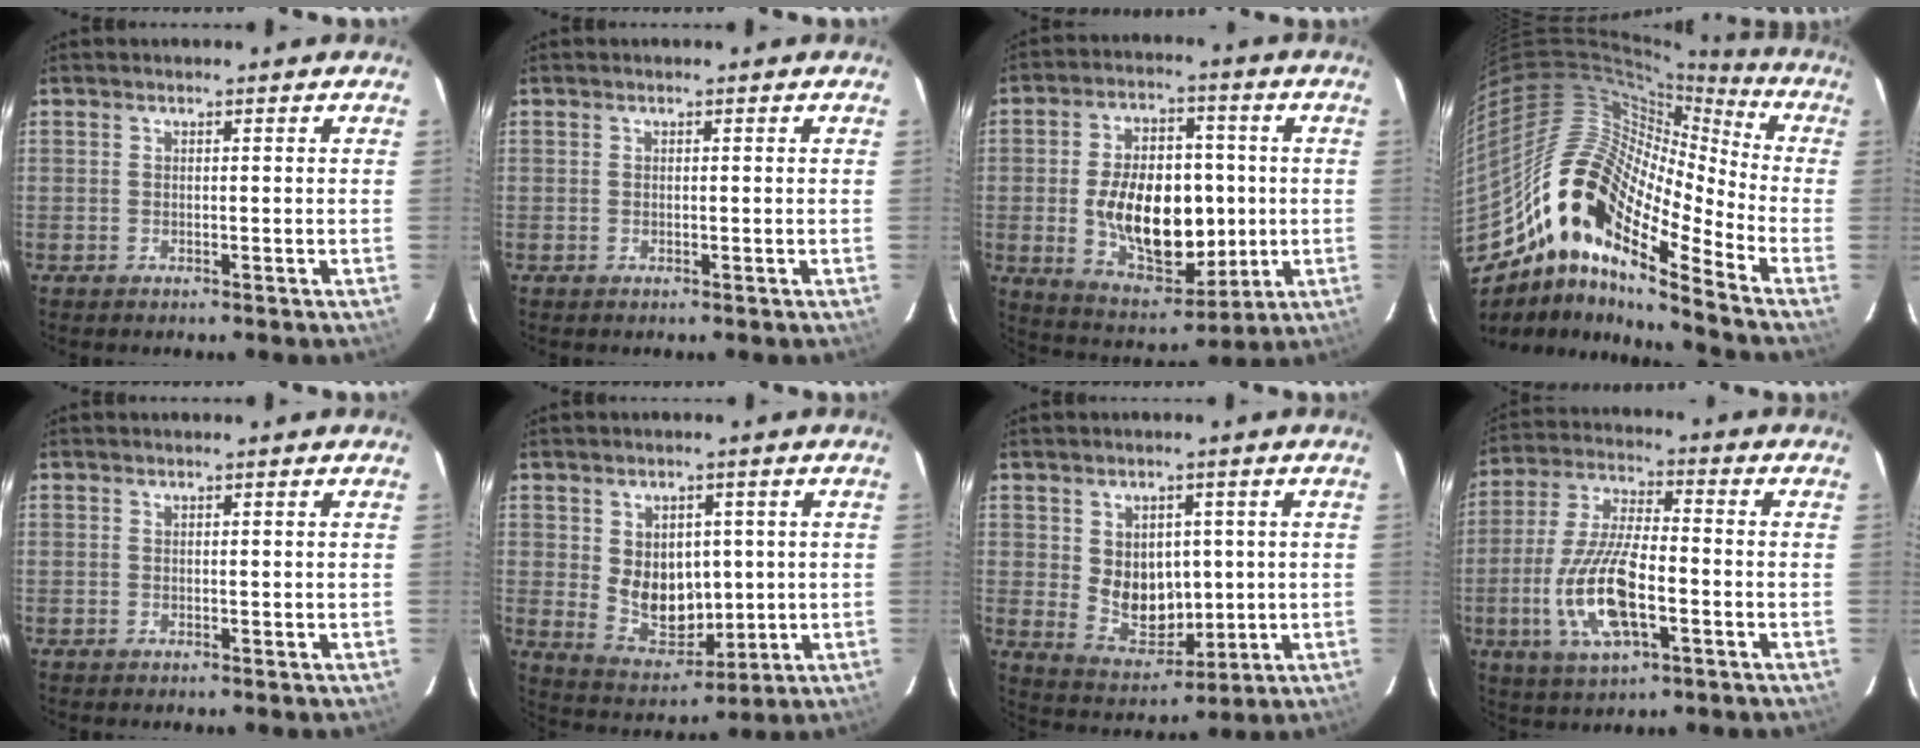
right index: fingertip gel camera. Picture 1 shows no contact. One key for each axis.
{"total": 0.0}
{"total": 17.9, "fx": -1.4, "fy": 10.9, "fz": 14.1, "tx": -0.256, "ty": 0.010, "tz": 0.000}
{"total": 18.6, "fx": -10.6, "fy": 5.8, "fz": 14.2, "tx": -0.224, "ty": -0.011, "tz": -0.221}
{"total": 0.0}
{"total": 10.0, "fx": 0.9, "fy": 7.6, "fz": 6.4, "tx": -0.115, "ty": -0.007, "tz": 0.041}
{"total": 9.1, "fx": 1.0, "fy": 7.2, "fz": 5.6, "tx": -0.100, "ty": -0.005, "tz": 0.040}
{"total": 14.8, "fx": -4.4, "fy": 5.4, "fz": 13.1, "tx": -0.280, "ty": -0.007, "tz": -0.083}